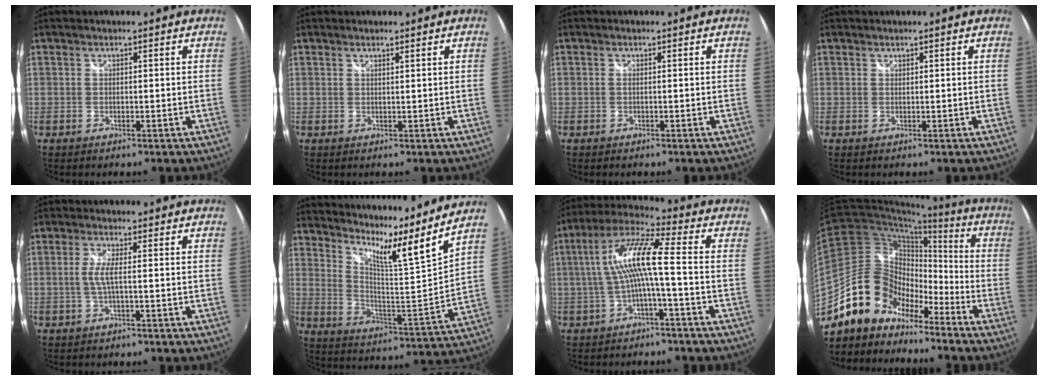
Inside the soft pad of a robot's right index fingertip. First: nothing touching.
{"total": 0.8, "force": [0.8, -0.1, 0.3], "torque": [-0.005, -0.003, 0.009]}
{"total": 0.5, "force": [-0.3, 0.0, 0.4], "torque": [-0.005, 0.002, -0.007]}
{"total": 0.0}
{"total": 2.9, "force": [-0.5, -0.1, 2.9], "torque": [-0.061, -0.001, -0.010]}
{"total": 16.2, "force": [14.1, -1.9, 7.8], "torque": [-0.117, -0.055, 0.220]}
{"total": 11.0, "force": [-1.2, 0.8, 10.9], "torque": [-0.219, 0.018, -0.021]}
{"total": 14.8, "force": [-10.9, 8.6, 5.2], "torque": [-0.103, 0.028, -0.212]}